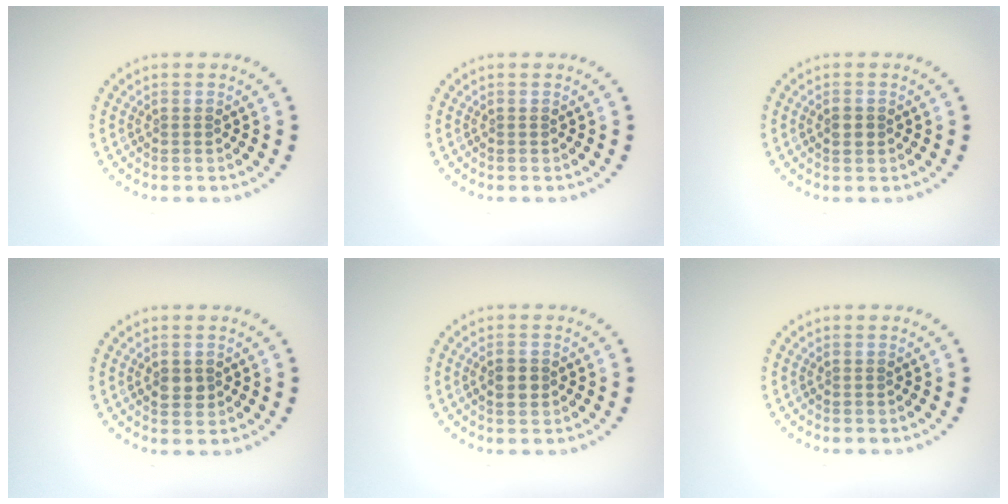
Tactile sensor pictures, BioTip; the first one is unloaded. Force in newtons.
{"total": 0.0}
{"total": 1.4, "press": 1.4, "slide": 0.1}
{"total": 1.7, "press": 1.7, "slide": 0.1}
{"total": 1.7, "press": 1.7, "slide": 0.1}
{"total": 0.0}